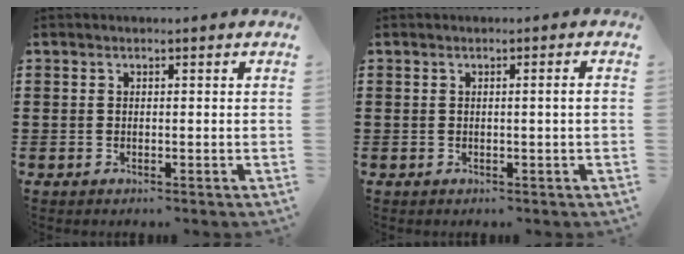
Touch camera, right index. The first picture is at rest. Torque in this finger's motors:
{"motor_torque": [0.31, -0.23, 0.01, 0.04]}